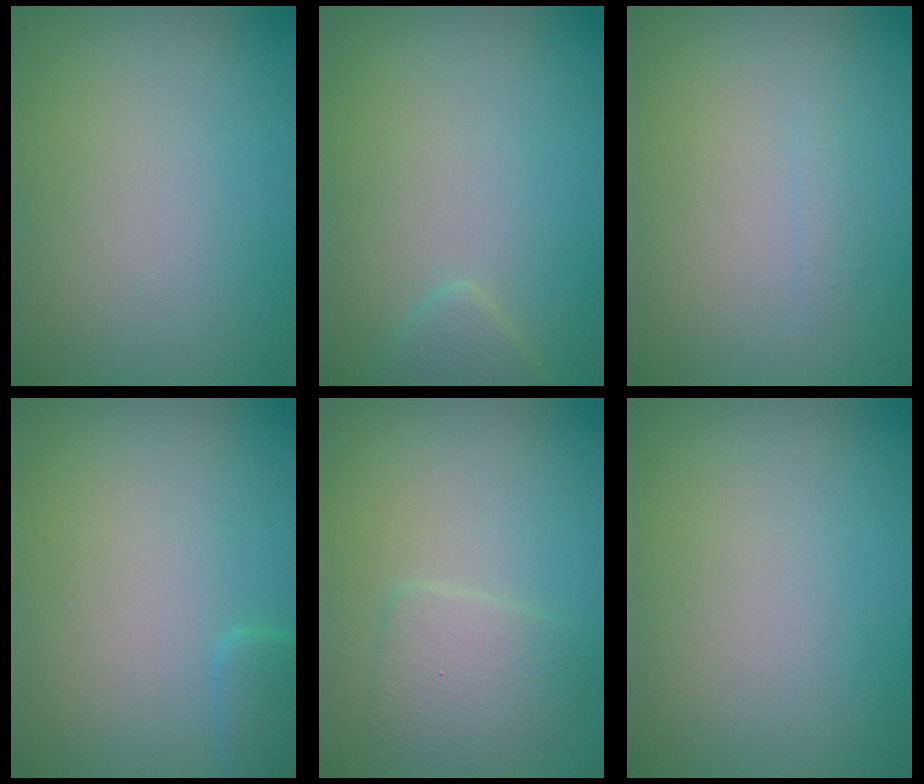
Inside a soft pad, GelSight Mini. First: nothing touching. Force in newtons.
{"total": 1.5, "press": 1.5, "slide": 0.2}
{"total": 0.6, "press": 0.6, "slide": 0.0}
{"total": 1.4, "press": 1.4, "slide": 0.1}
{"total": 2.4, "press": 2.4, "slide": 0.0}
{"total": 0.0}